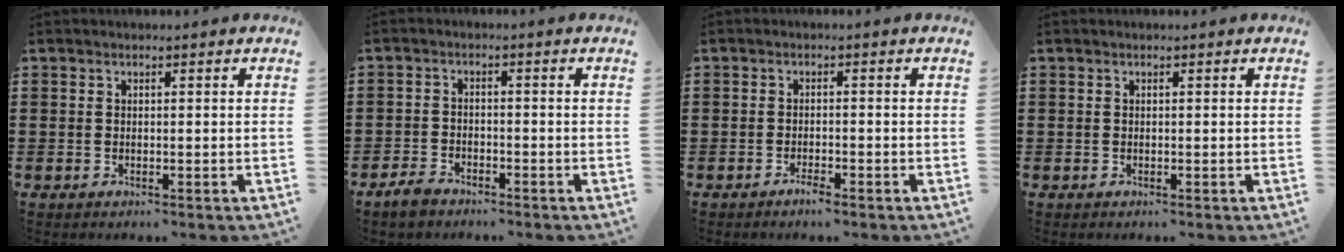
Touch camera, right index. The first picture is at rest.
{"total": 2.4, "force": [-2.1, 0.9, 0.6], "torque": [-0.017, 0.006, -0.044]}
{"total": 1.5, "force": [-1.3, 0.2, 0.7], "torque": [-0.015, -0.003, -0.023]}
{"total": 0.0}